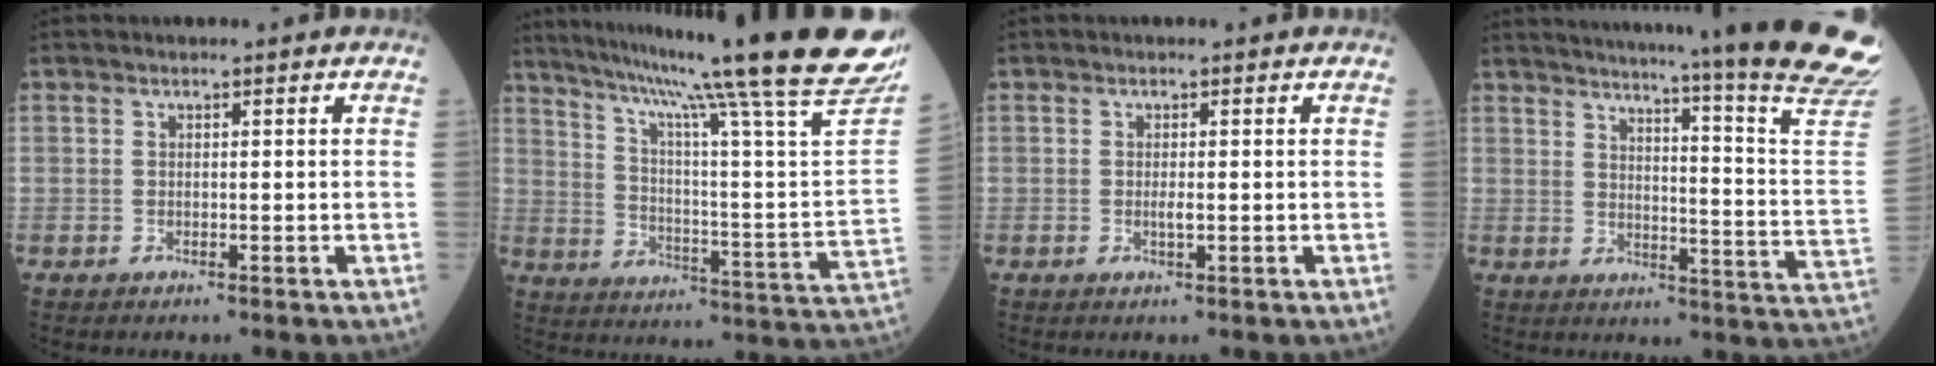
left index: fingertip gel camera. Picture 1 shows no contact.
{"total": 31.4, "force": [24.9, -1.0, 19.1], "torque": [-0.263, -0.071, 0.335]}
{"total": 1.2, "force": [-0.2, 0.2, 1.2], "torque": [-0.026, -0.002, -0.003]}
{"total": 27.1, "force": [23.6, -2.7, 13.1], "torque": [-0.186, -0.124, 0.285]}